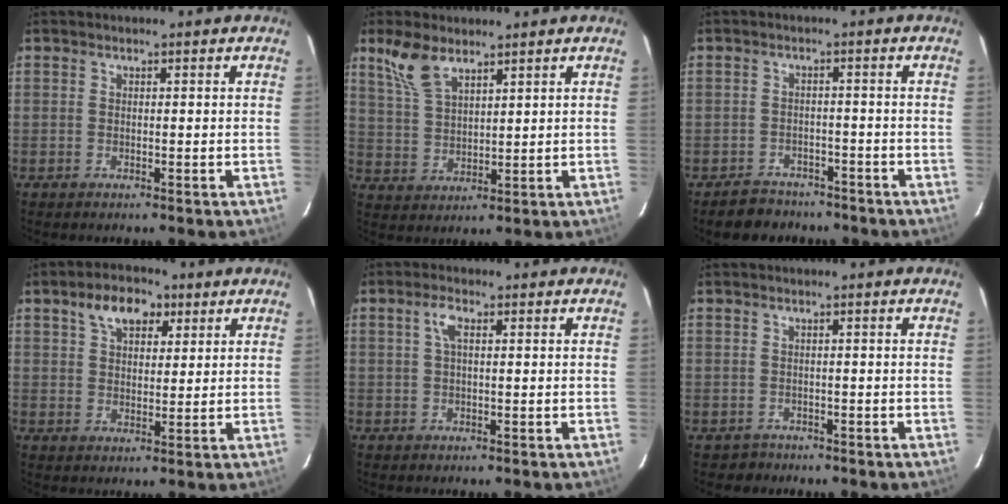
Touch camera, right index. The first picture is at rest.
{"total": 7.4, "force": [5.2, 3.1, 4.2], "torque": [-0.089, 0.012, 0.112]}
{"total": 6.4, "force": [-5.1, 3.8, 0.7], "torque": [-0.026, 0.021, -0.069]}
{"total": 7.7, "force": [4.0, 4.6, 4.6], "torque": [-0.078, 0.025, 0.067]}
{"total": 2.7, "force": [0.8, 1.0, 2.4], "torque": [-0.051, 0.008, 0.015]}
{"total": 2.0, "force": [-1.0, 1.7, -0.3], "torque": [0.003, 0.008, -0.013]}